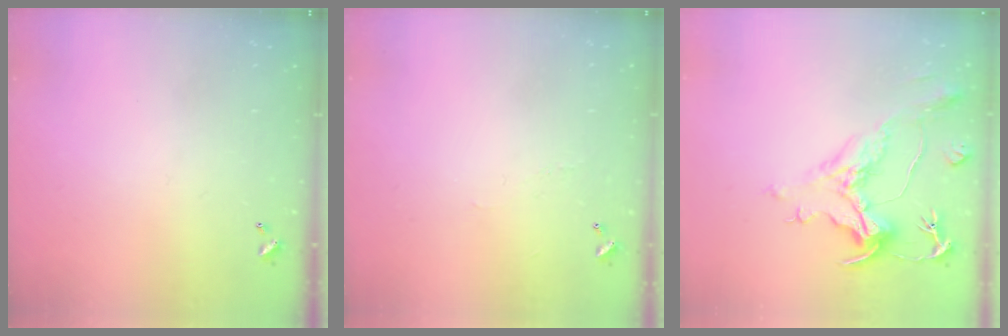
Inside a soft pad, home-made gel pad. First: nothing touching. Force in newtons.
{"total": 0.9, "press": 0.7, "slide": 0.6}
{"total": 1.6, "press": 0.0, "slide": 1.6}